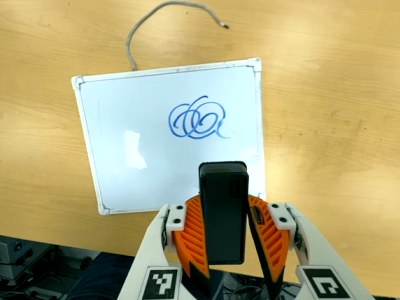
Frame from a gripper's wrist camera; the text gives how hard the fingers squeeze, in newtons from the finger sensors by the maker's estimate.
{"total": 6.7, "left": 6.3, "right": 7.1}